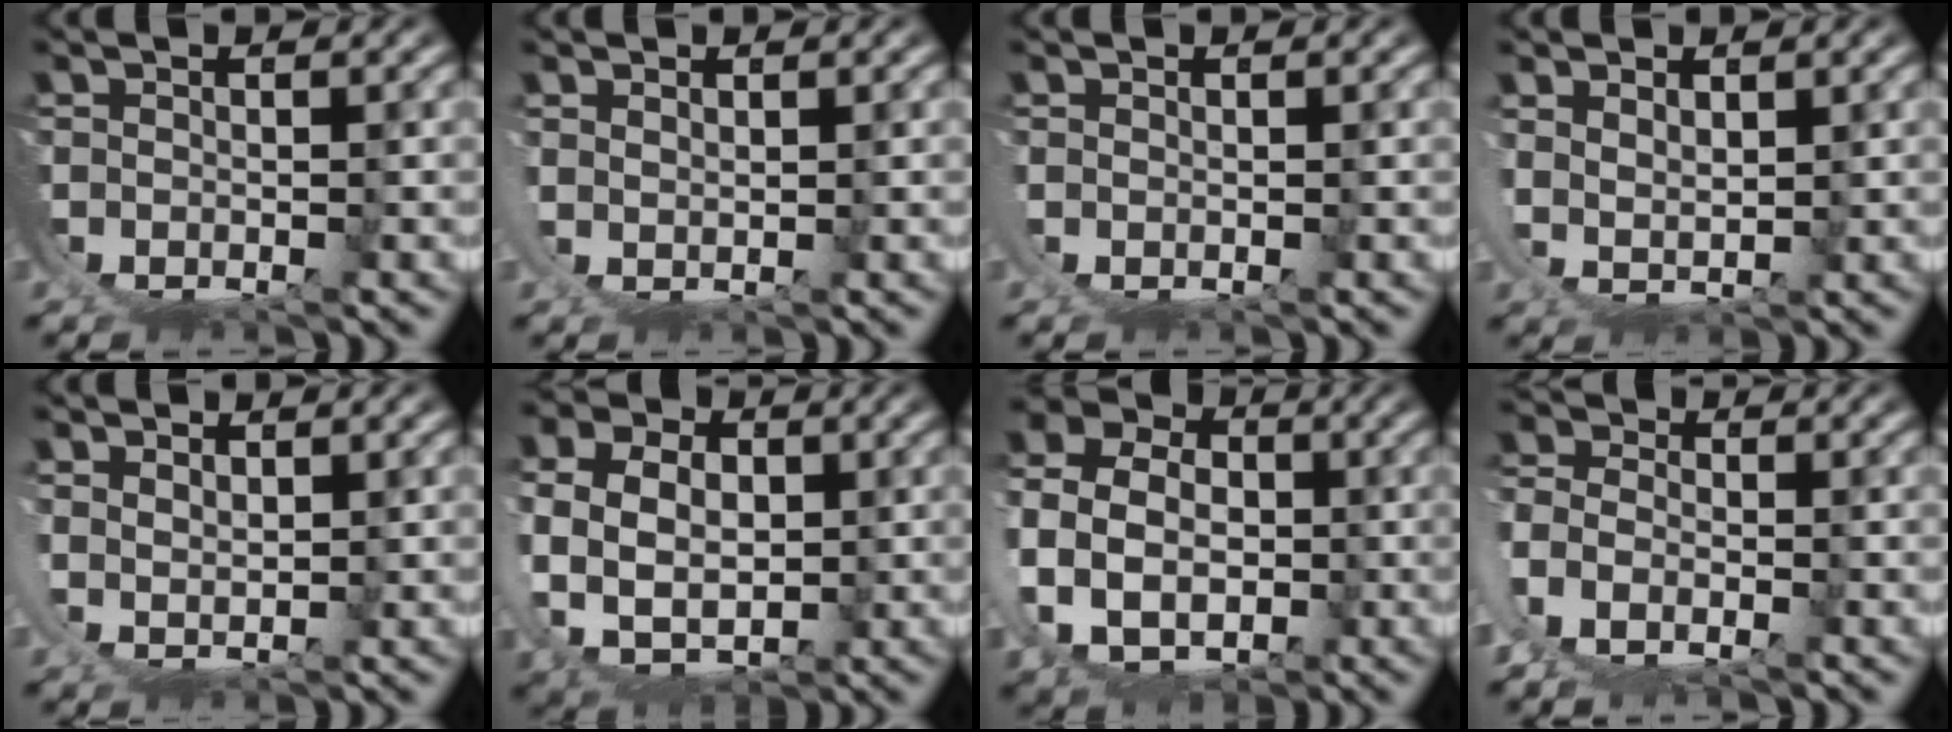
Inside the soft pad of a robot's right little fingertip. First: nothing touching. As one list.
[{"total": 1.8, "force": [1.7, -0.4, 0.3], "torque": [-0.012, 0.002, 0.029]}, {"total": 0.6, "force": [0.6, -0.2, 0.0], "torque": [0.001, 0.001, 0.008]}, {"total": 3.0, "force": [2.7, 0.6, 1.2], "torque": [-0.030, -0.006, 0.055]}, {"total": 2.7, "force": [2.5, 0.4, 1.0], "torque": [-0.024, -0.003, 0.048]}, {"total": 8.5, "force": [2.3, 6.0, 5.6], "torque": [-0.127, -0.032, 0.057]}, {"total": 12.3, "force": [3.0, 9.4, 7.4], "torque": [-0.146, -0.010, 0.042]}, {"total": 6.0, "force": [1.9, 4.8, 3.1], "torque": [-0.084, -0.005, 0.023]}]